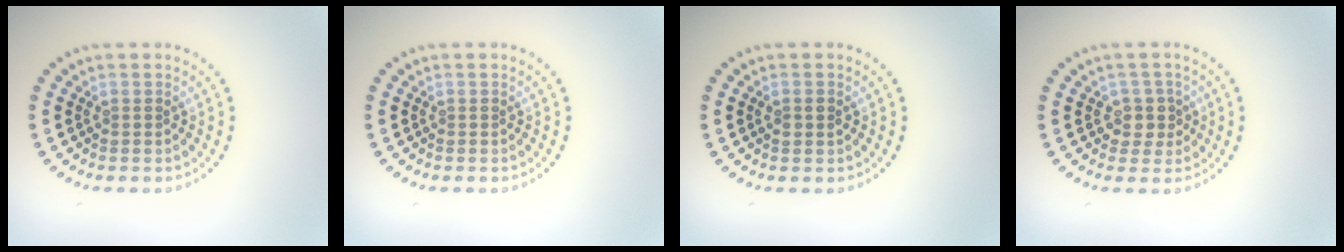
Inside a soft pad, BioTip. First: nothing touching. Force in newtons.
{"total": 0.0}
{"total": 1.0, "press": 1.0, "slide": 0.2}
{"total": 2.0, "press": 1.7, "slide": 1.2}